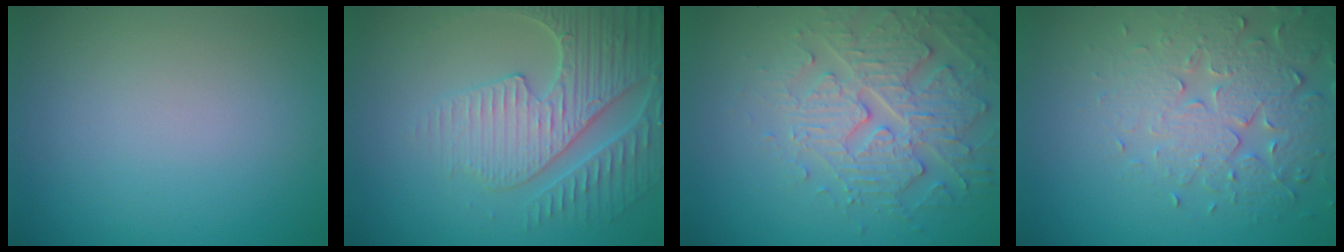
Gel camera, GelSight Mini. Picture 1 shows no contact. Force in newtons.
{"total": 5.3, "press": 4.8, "slide": 2.3}
{"total": 4.6, "press": 4.4, "slide": 1.1}
{"total": 4.5, "press": 4.5, "slide": 0.4}